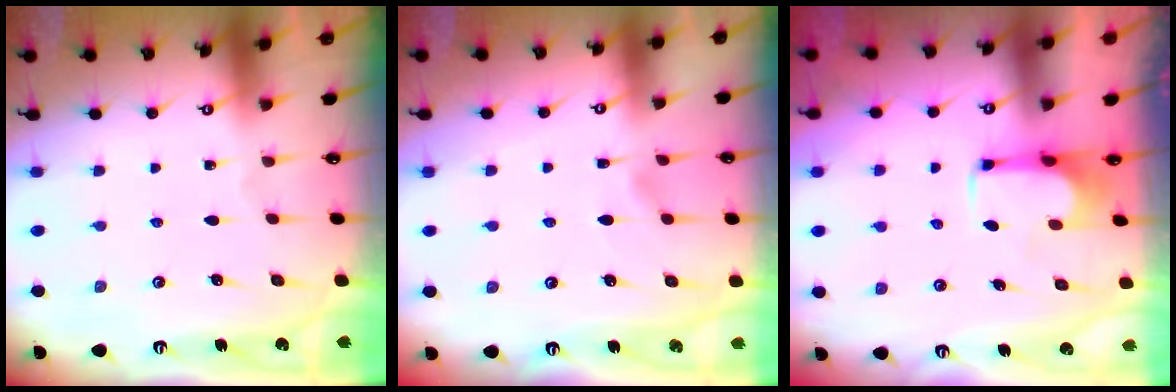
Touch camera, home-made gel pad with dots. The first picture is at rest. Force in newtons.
{"total": 1.3, "press": 0.9, "slide": 0.8}
{"total": 0.8, "press": 0.1, "slide": 0.8}